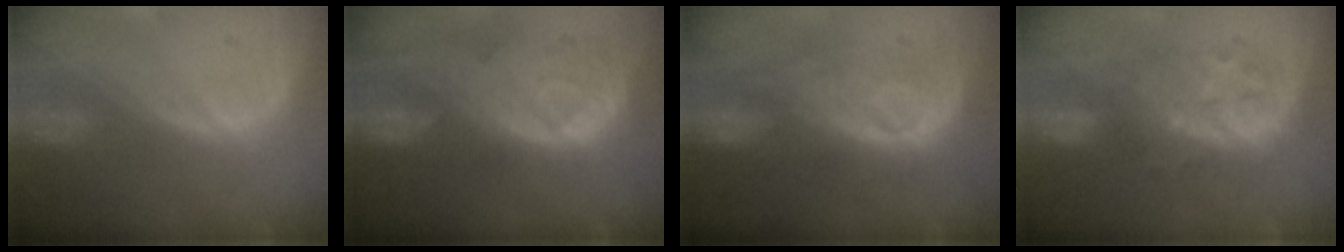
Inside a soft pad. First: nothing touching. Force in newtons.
{"total": 11.0, "press": 9.7, "slide": 5.2}
{"total": 8.9, "press": 8.9, "slide": 0.6}
{"total": 8.4, "press": 7.9, "slide": 2.7}